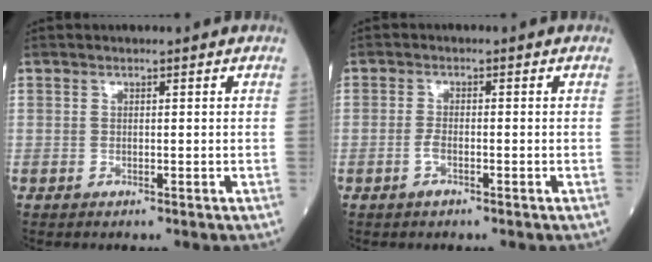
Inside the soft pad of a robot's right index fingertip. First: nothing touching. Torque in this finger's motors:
{"motor_torque": [0.29, -0.16, 0.19, 0.05]}